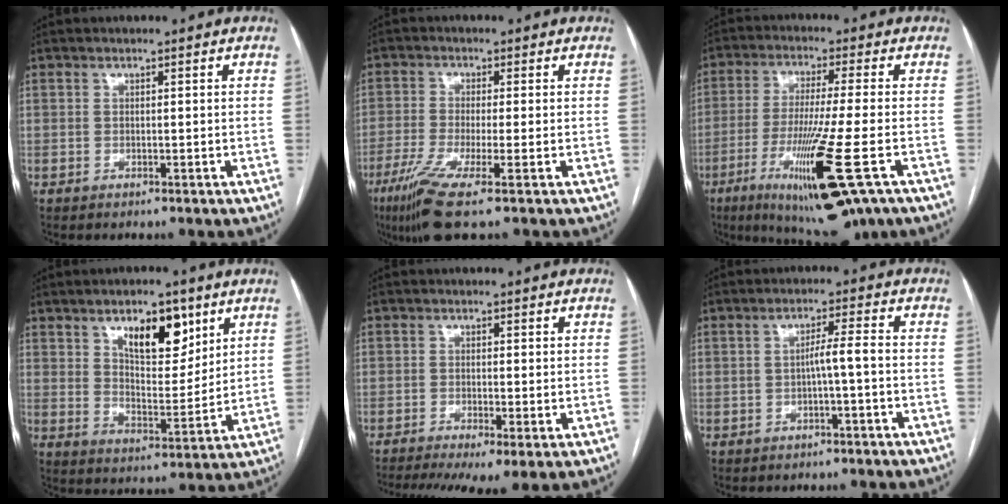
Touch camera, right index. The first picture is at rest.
{"total": 9.0, "force": [-4.7, 0.1, 7.6], "torque": [-0.146, -0.028, -0.087]}
{"total": 16.8, "force": [-7.3, 0.6, 15.1], "torque": [-0.275, -0.053, -0.121]}
{"total": 10.3, "force": [5.8, 4.3, 7.3], "torque": [-0.116, -0.001, 0.102]}
{"total": 8.4, "force": [-5.0, 2.3, 6.4], "torque": [-0.112, -0.012, -0.083]}
{"total": 2.9, "force": [-0.8, -0.3, 2.8], "torque": [-0.043, 0.006, -0.014]}